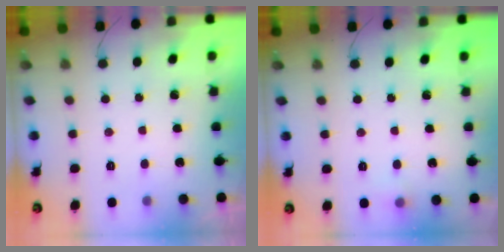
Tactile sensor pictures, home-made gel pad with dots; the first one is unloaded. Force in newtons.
{"total": 5.4, "press": 5.3, "slide": 1.2}